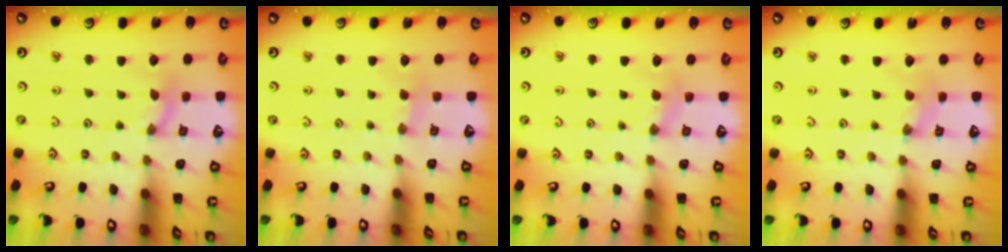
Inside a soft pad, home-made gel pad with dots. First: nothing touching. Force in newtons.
{"total": 2.5, "press": 2.4, "slide": 0.4}
{"total": 3.6, "press": 3.5, "slide": 0.6}
{"total": 0.0}